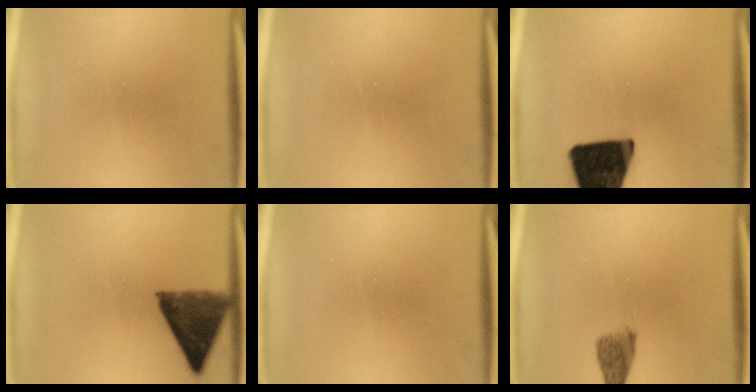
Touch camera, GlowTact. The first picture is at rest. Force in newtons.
{"total": 0.0}
{"total": 19.8}
{"total": 7.8}
{"total": 0.0}
{"total": 3.9}